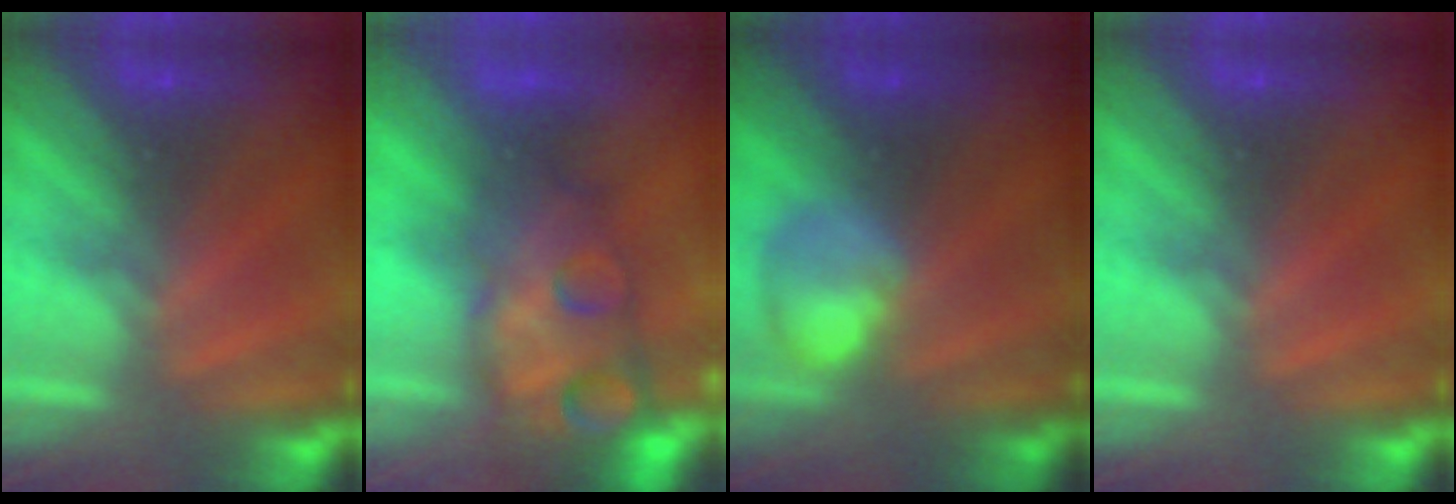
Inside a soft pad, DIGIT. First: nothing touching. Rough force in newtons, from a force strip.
{"total": 7.7}
{"total": 2.4}
{"total": 0.0}